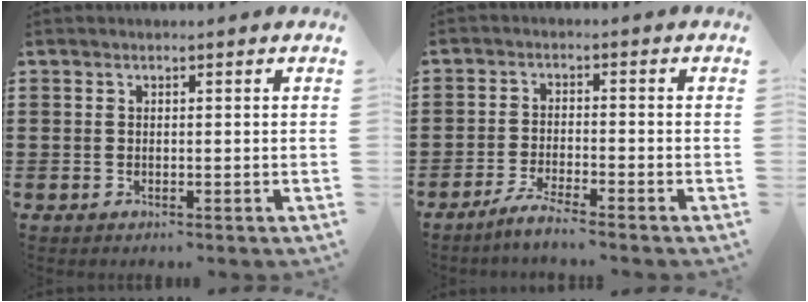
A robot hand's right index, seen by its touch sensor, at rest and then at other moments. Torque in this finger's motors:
{"motor_torque": [-0.17, 1.64, -0.42, -0.21]}